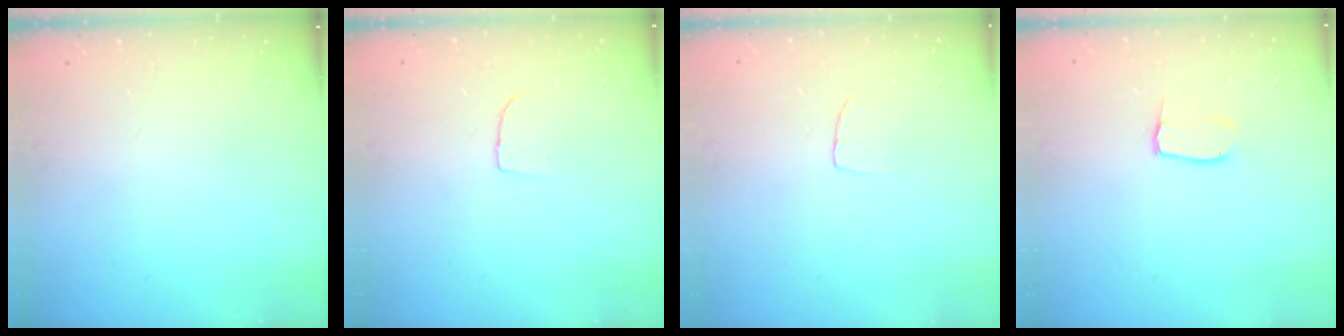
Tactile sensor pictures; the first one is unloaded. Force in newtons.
{"total": 3.8, "press": 3.8, "slide": 0.4}
{"total": 3.8, "press": 3.7, "slide": 0.2}
{"total": 5.1, "press": 5.1, "slide": 0.4}